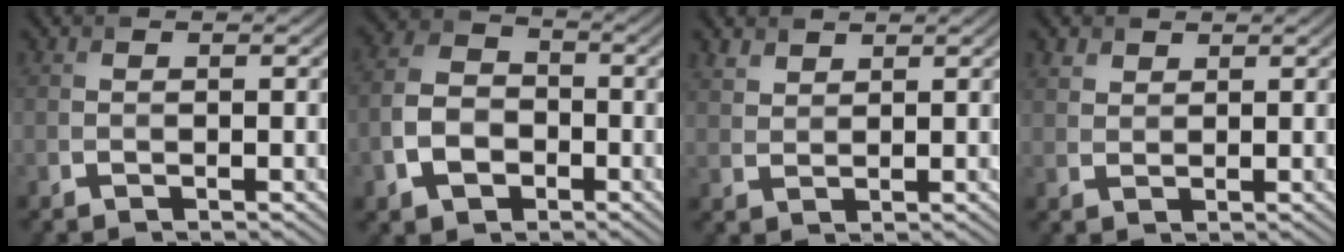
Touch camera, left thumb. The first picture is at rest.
{"total": 6.6, "force": [-2.6, 4.9, 3.6], "torque": [-0.085, -0.006, -0.059]}
{"total": 2.7, "force": [2.1, 1.3, 0.9], "torque": [-0.027, 0.002, 0.052]}
{"total": 2.1, "force": [1.5, 1.3, 0.5], "torque": [-0.017, 0.001, 0.035]}